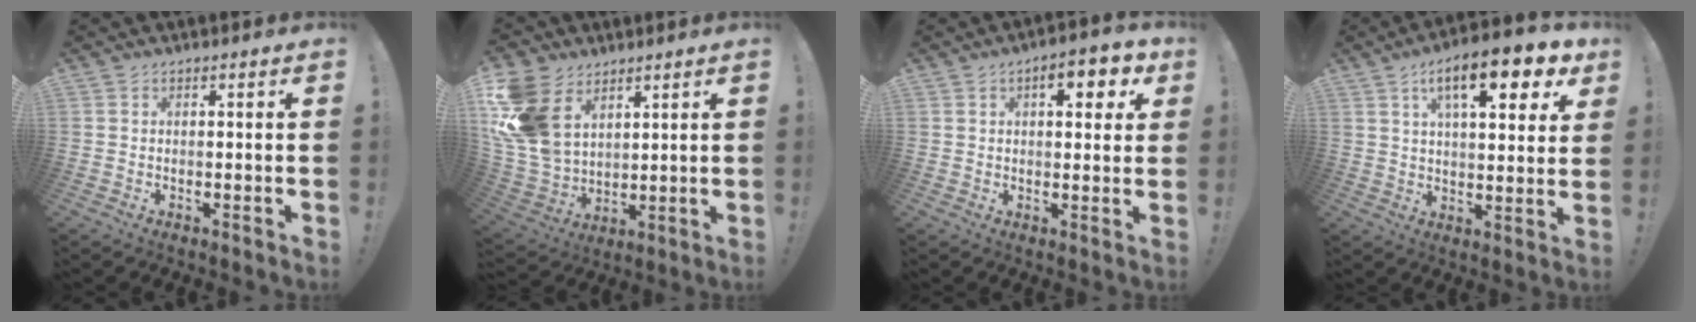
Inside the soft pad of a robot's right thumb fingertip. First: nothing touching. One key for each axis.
{"total": 17.6, "fx": 7.2, "fy": 12.5, "fz": 10.1, "tx": -0.216, "ty": -0.034, "tz": 0.142}
{"total": 8.2, "fx": 3.5, "fy": 3.4, "fz": 6.5, "tx": -0.074, "ty": -0.009, "tz": 0.052}
{"total": 16.2, "fx": 7.6, "fy": 5.4, "fz": 13.3, "tx": -0.195, "ty": -0.028, "tz": 0.115}